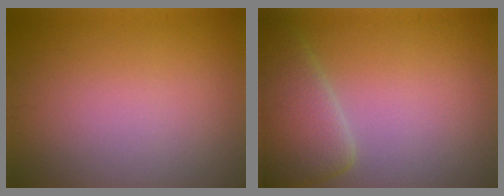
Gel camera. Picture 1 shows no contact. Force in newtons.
{"total": 4.9, "press": 4.9, "slide": 0.4}